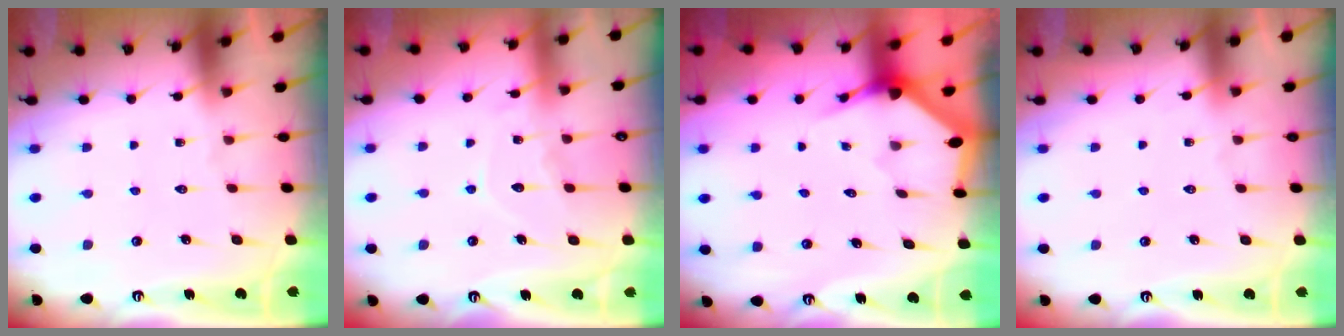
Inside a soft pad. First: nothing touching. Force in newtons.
{"total": 7.9, "press": 7.8, "slide": 0.7}
{"total": 2.9, "press": 2.9, "slide": 0.2}
{"total": 2.2, "press": 2.2, "slide": 0.3}